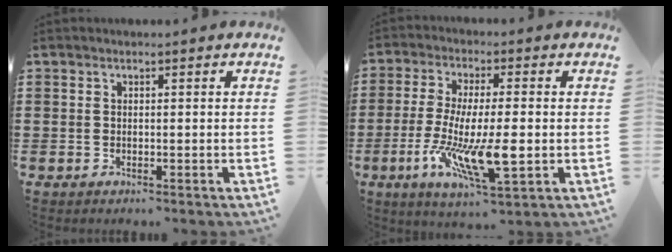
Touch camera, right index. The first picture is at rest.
{"total": 11.6, "force": [-2.8, 3.4, 10.8], "torque": [-0.217, -0.010, -0.050]}